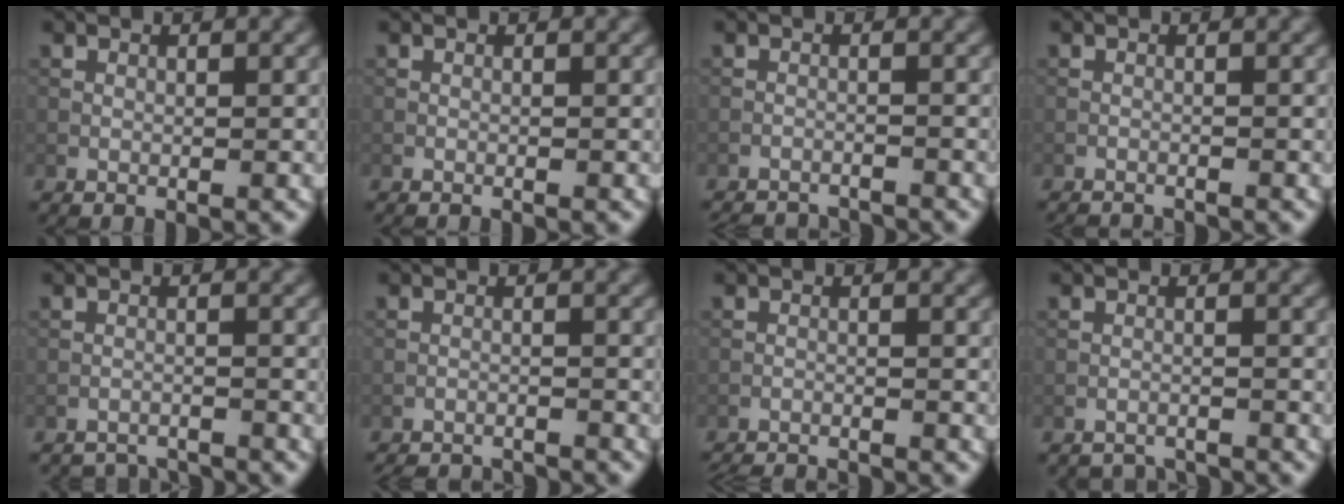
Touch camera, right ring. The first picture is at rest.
{"total": 0.8, "force": [-0.8, 0.1, 0.1], "torque": [0.004, -0.001, -0.012]}
{"total": 6.6, "force": [-6.4, 1.0, 0.9], "torque": [-0.012, -0.008, -0.091]}
{"total": 2.9, "force": [-2.8, 0.3, 0.5], "torque": [-0.014, -0.008, -0.044]}
{"total": 4.4, "force": [-4.4, 0.5, 0.2], "torque": [-0.007, -0.006, -0.064]}
{"total": 7.5, "force": [-7.3, 1.2, 1.0], "torque": [-0.010, -0.004, -0.102]}
{"total": 6.0, "force": [-5.8, 0.8, 1.0], "torque": [-0.018, -0.014, -0.084]}
{"total": 4.0, "force": [-4.0, 0.4, 0.2], "torque": [-0.005, -0.006, -0.058]}